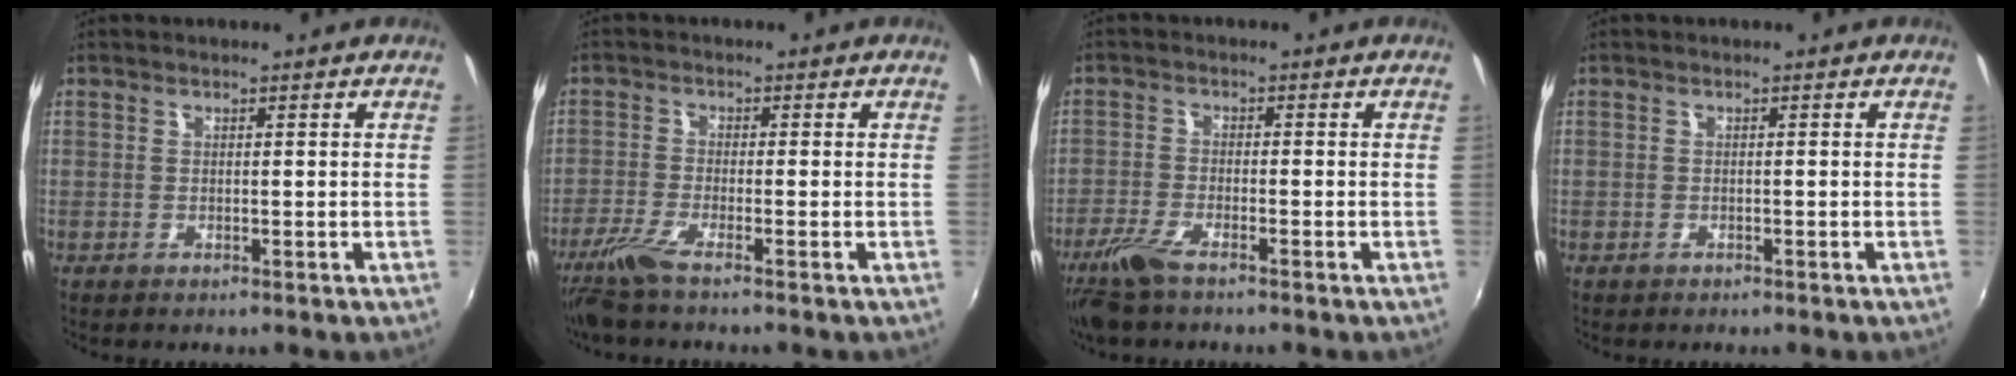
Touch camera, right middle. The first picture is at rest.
{"total": 5.3, "force": [-4.1, -0.1, 3.4], "torque": [-0.085, -0.015, -0.084]}
{"total": 6.1, "force": [-4.7, 1.3, 3.8], "torque": [-0.098, -0.013, -0.095]}
{"total": 0.5, "force": [-0.4, 0.2, -0.2], "torque": [0.002, 0.001, -0.006]}